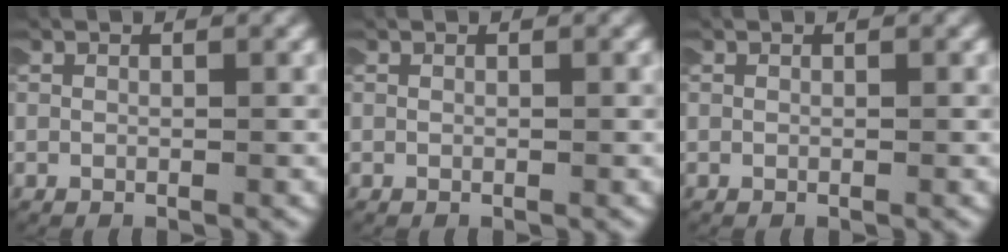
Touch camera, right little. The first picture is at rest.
{"total": 0.0}
{"total": 0.0}